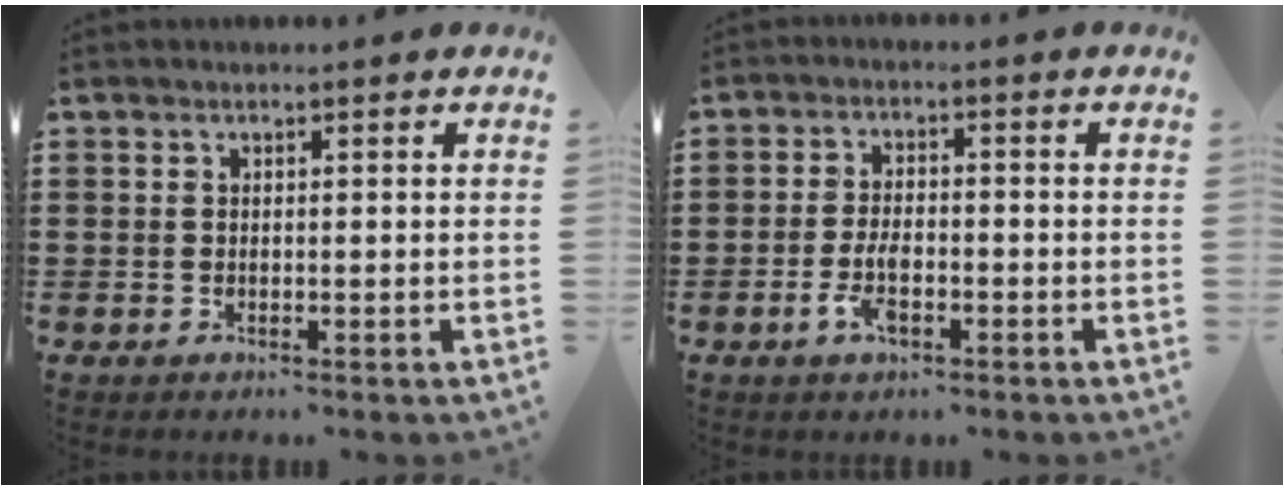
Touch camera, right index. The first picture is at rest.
{"total": 4.4, "force": [-1.7, 1.9, 3.5], "torque": [-0.084, -0.005, -0.035]}